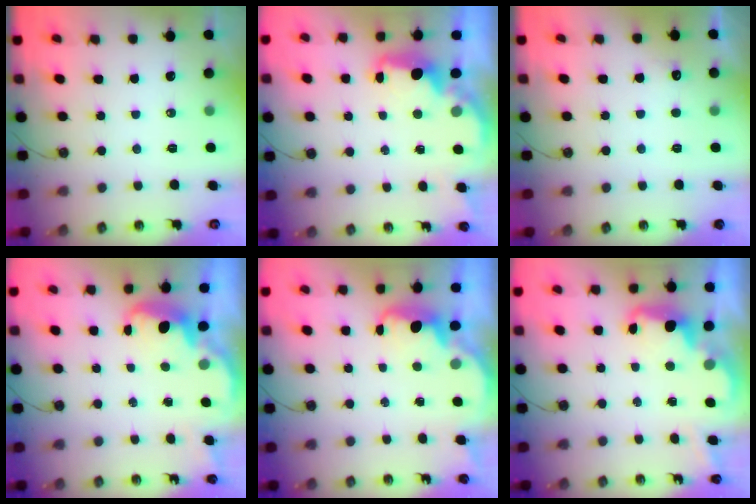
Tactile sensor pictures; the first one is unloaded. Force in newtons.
{"total": 2.4, "press": 2.2, "slide": 0.7}
{"total": 4.3, "press": 4.1, "slide": 1.1}
{"total": 2.8, "press": 2.7, "slide": 0.6}
{"total": 3.0, "press": 2.9, "slide": 0.7}
{"total": 2.4, "press": 2.3, "slide": 0.7}